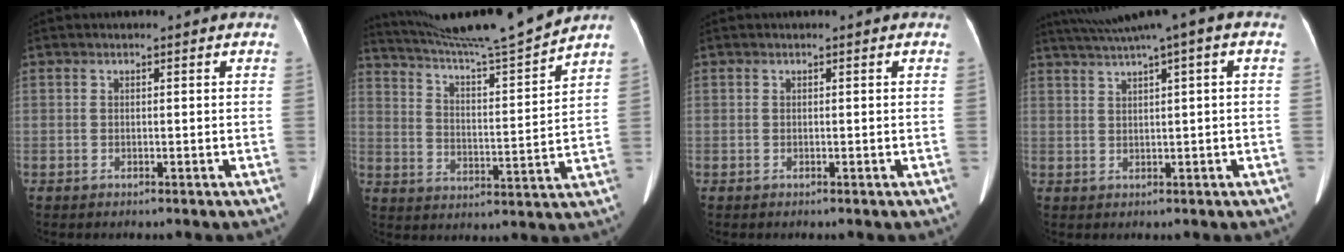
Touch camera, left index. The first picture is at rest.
{"total": 16.0, "force": [14.7, -2.8, 5.6], "torque": [-0.100, -0.038, 0.232]}
{"total": 0.0}
{"total": 7.4, "force": [4.3, -0.4, 6.0], "torque": [-0.104, 0.041, 0.071]}